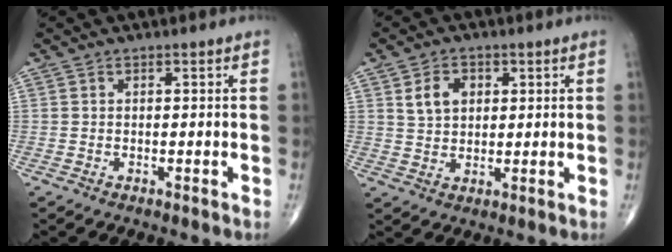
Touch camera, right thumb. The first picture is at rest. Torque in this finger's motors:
{"motor_torque": [-0.34, 0.37, -0.05, 0.12, 0.06]}